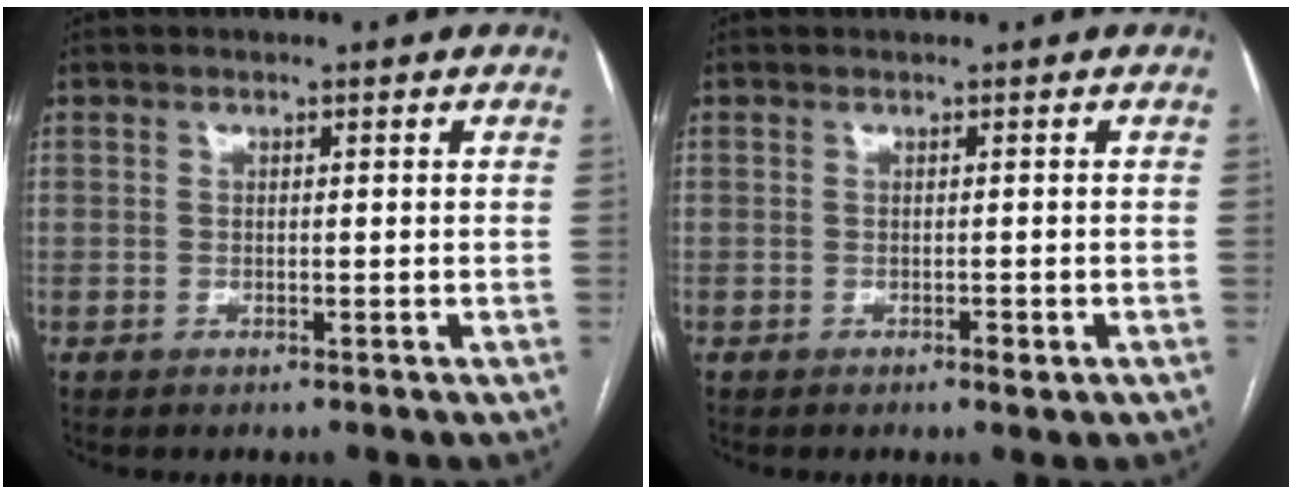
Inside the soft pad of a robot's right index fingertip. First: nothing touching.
{"total": 1.0, "force": [-0.1, 0.5, 0.8], "torque": [-0.012, 0.002, -0.001]}